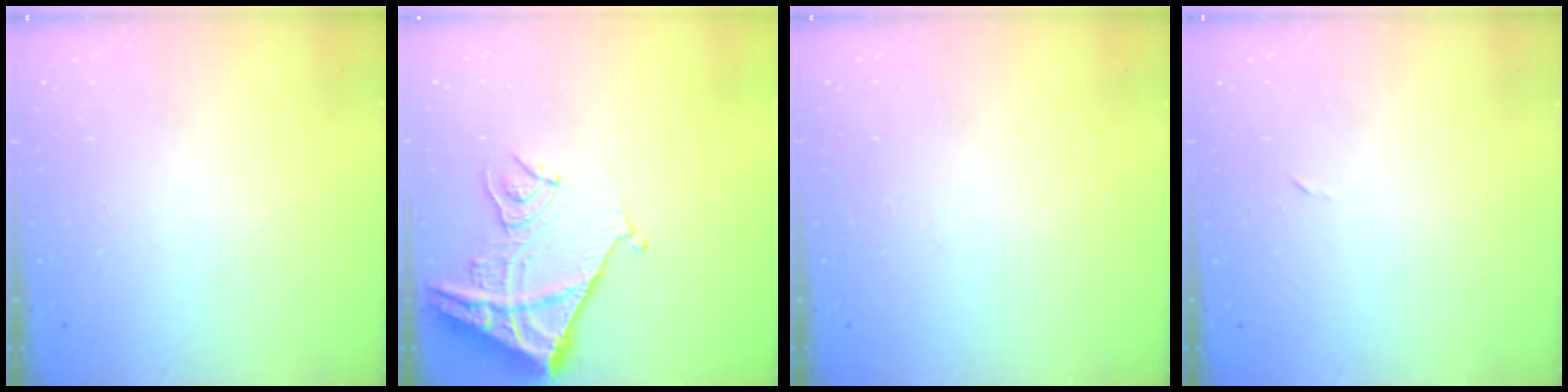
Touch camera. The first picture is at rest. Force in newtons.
{"total": 12.8, "press": 12.7, "slide": 1.6}
{"total": 0.0}
{"total": 2.3, "press": 2.3, "slide": 0.4}